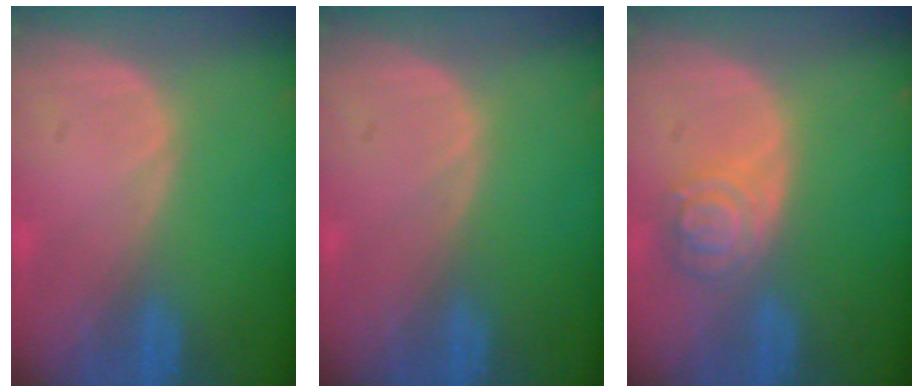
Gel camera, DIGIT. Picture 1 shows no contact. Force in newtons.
{"total": 0.0}
{"total": 5.3, "press": 4.7, "slide": 2.3}